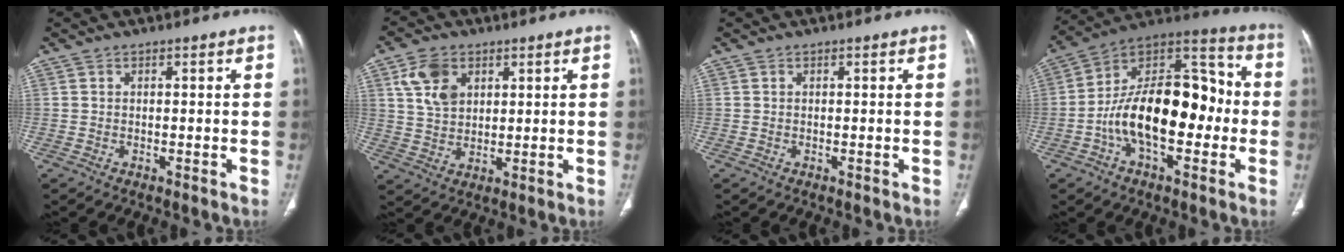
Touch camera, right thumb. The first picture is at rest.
{"total": 7.8, "force": [3.3, 5.4, 4.6], "torque": [-0.067, -0.010, 0.068]}
{"total": 0.0}
{"total": 22.3, "force": [-3.3, 11.8, 18.6], "torque": [-0.285, 0.050, -0.059]}